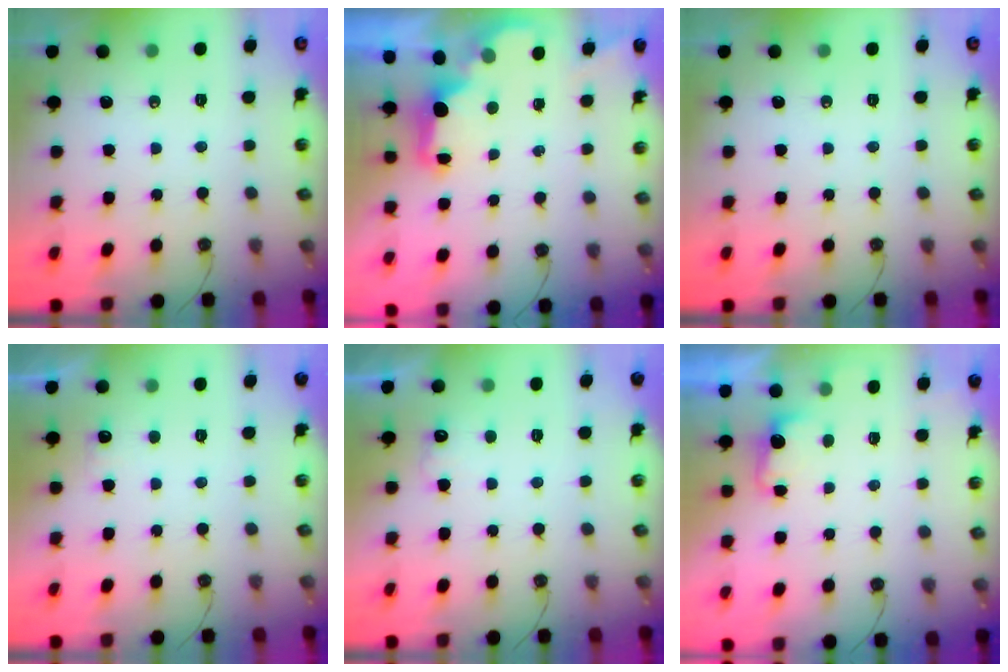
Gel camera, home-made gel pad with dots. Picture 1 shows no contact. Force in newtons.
{"total": 2.3, "press": 2.2, "slide": 0.8}
{"total": 0.0}
{"total": 2.1, "press": 1.9, "slide": 0.9}
{"total": 5.0, "press": 4.8, "slide": 1.1}
{"total": 2.9, "press": 2.8, "slide": 0.9}